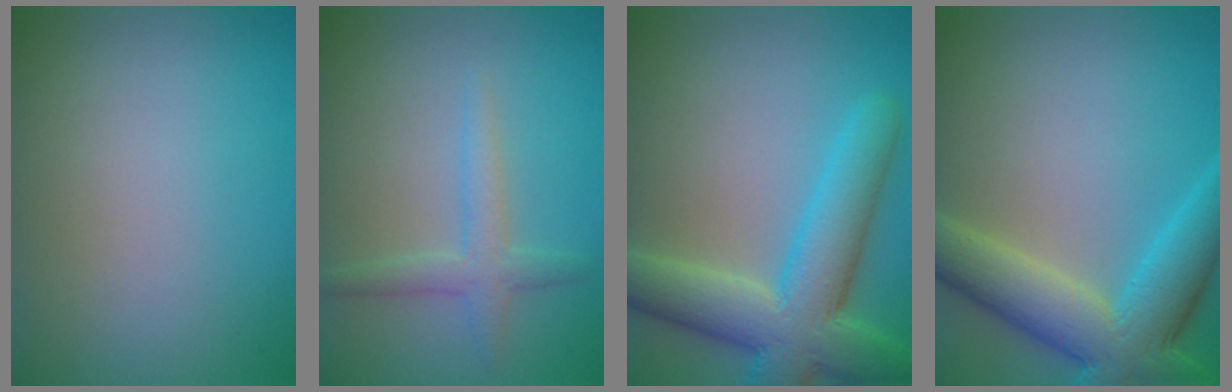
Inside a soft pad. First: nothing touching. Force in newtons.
{"total": 2.3, "press": 2.3, "slide": 0.1}
{"total": 9.0, "press": 9.0, "slide": 0.4}
{"total": 8.6, "press": 8.6, "slide": 0.4}